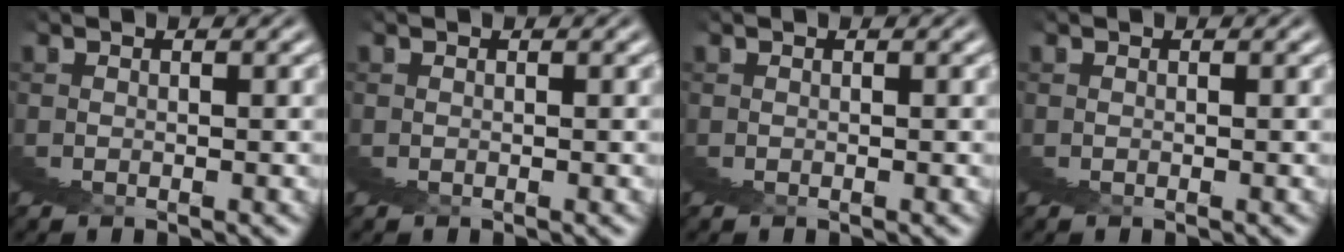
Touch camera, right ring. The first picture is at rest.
{"total": 0.0}
{"total": 0.0}
{"total": 0.0}